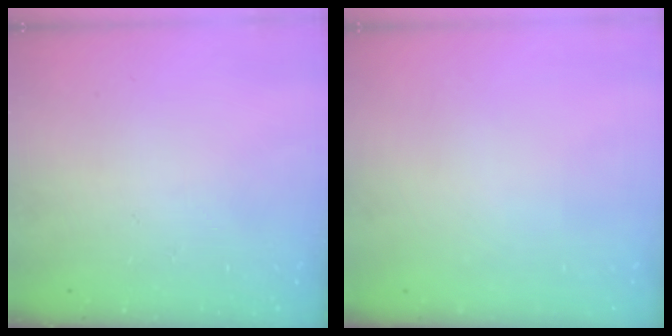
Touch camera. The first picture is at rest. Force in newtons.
{"total": 0.0}